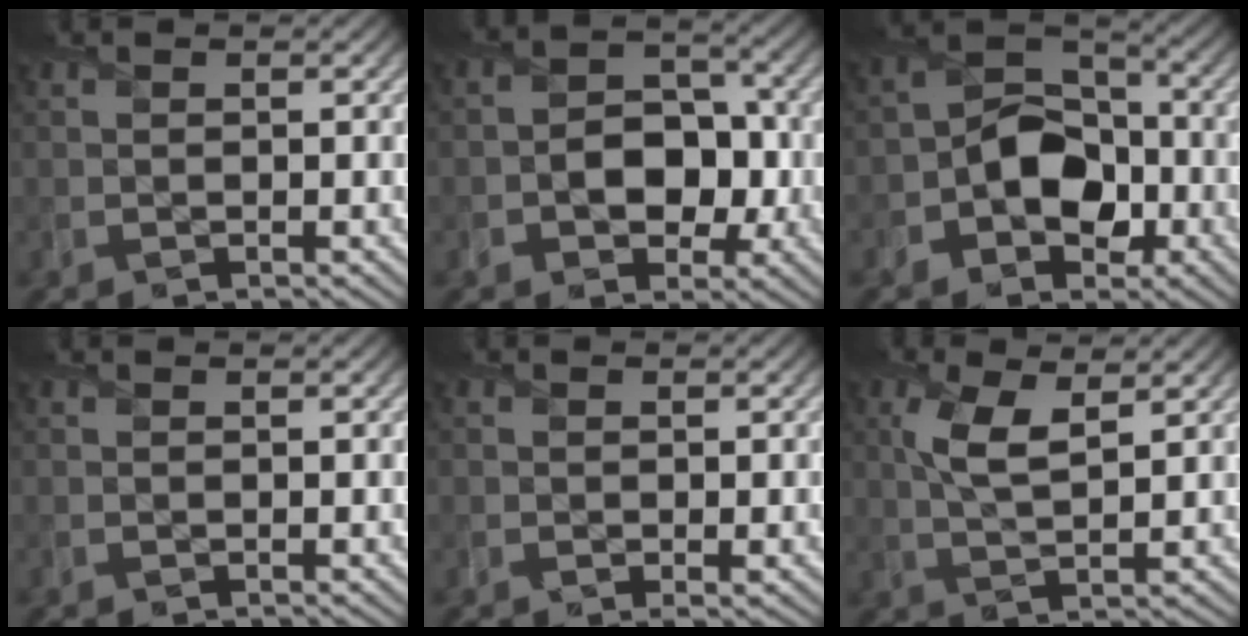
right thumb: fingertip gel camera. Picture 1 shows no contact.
{"total": 6.8, "force": [-1.6, 5.0, 4.3], "torque": [-0.041, 0.000, -0.045]}
{"total": 8.0, "force": [-2.5, 5.8, 4.8], "torque": [-0.079, 0.008, -0.059]}
{"total": 0.0}
{"total": 1.6, "force": [-0.4, 1.1, 1.1], "torque": [-0.018, -0.010, -0.007]}
{"total": 5.8, "force": [2.1, 2.2, 4.9], "torque": [-0.115, 0.002, 0.040]}